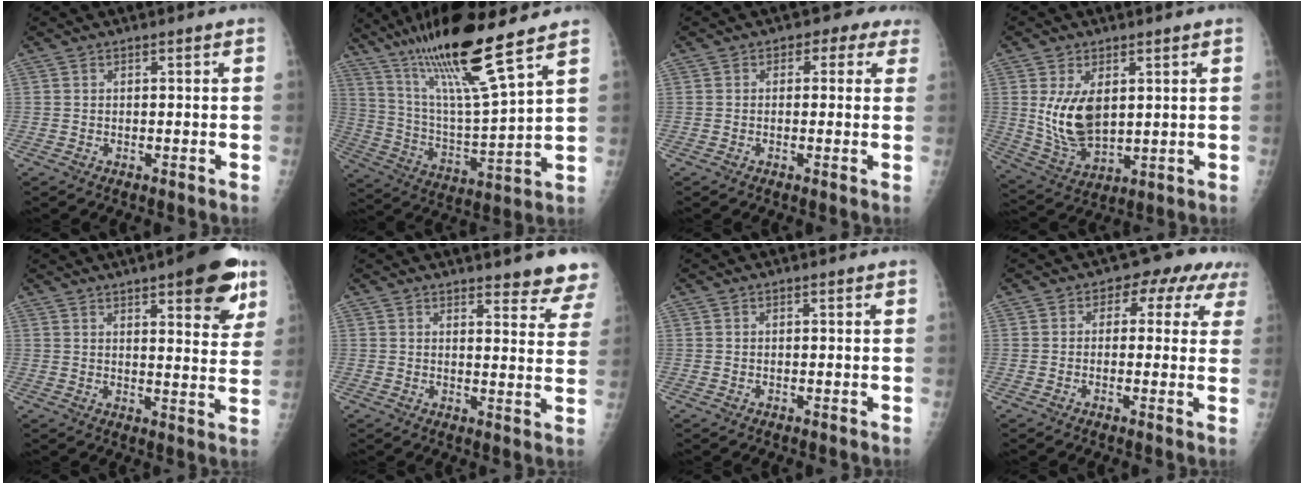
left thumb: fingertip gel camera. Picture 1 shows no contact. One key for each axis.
{"total": 20.1, "fx": 13.9, "fy": 1.4, "fz": 14.4, "tx": -0.246, "ty": -0.060, "tz": 0.257}
{"total": 3.8, "fx": 1.8, "fy": 2.8, "fz": 1.9, "tx": 0.016, "ty": 0.003, "tz": 0.009}
{"total": 10.6, "fx": 2.3, "fy": 6.1, "fz": 8.4, "tx": -0.144, "ty": -0.023, "tz": 0.061}
{"total": 14.8, "fx": 8.2, "fy": 4.4, "fz": 11.4, "tx": -0.115, "ty": -0.032, "tz": 0.106}
{"total": 10.3, "fx": 9.3, "fy": 2.3, "fz": 3.8, "tx": -0.006, "ty": -0.051, "tz": 0.090}
{"total": 0.0}
{"total": 6.8, "fx": 2.6, "fy": 5.0, "fz": 3.8, "tx": 0.006, "ty": 0.007, "tz": 0.018}